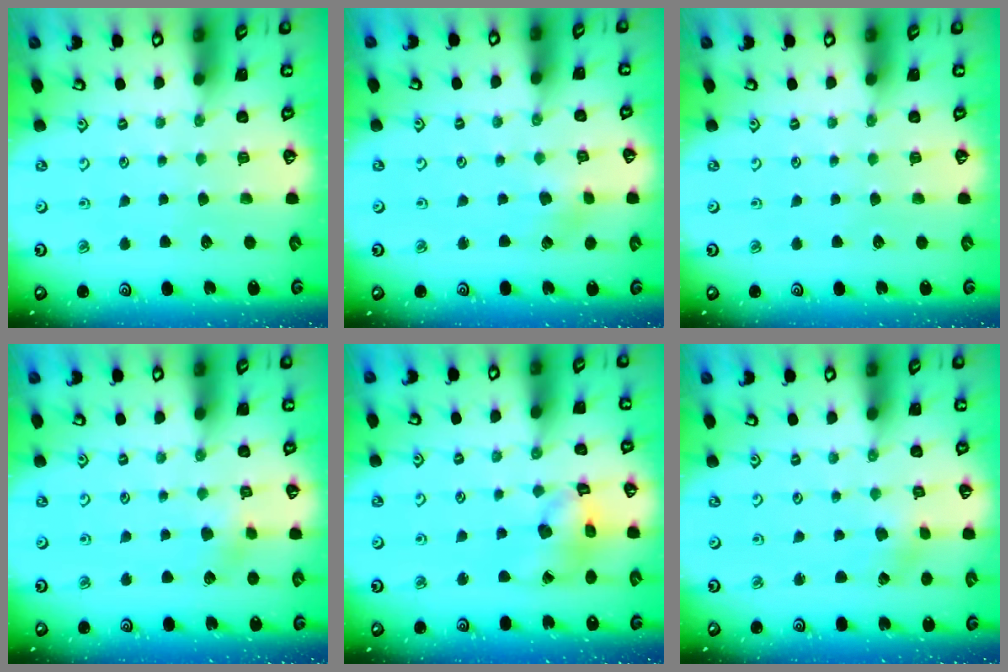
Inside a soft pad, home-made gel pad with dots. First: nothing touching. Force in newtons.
{"total": 2.0, "press": 2.0, "slide": 0.3}
{"total": 0.0}
{"total": 4.1, "press": 4.1, "slide": 0.4}
{"total": 11.4, "press": 11.3, "slide": 1.4}
{"total": 0.7, "press": 0.6, "slide": 0.2}